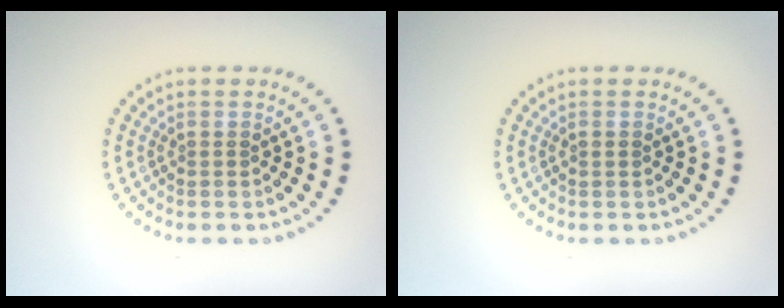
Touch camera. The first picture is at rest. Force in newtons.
{"total": 0.7, "press": 0.7, "slide": 0.0}